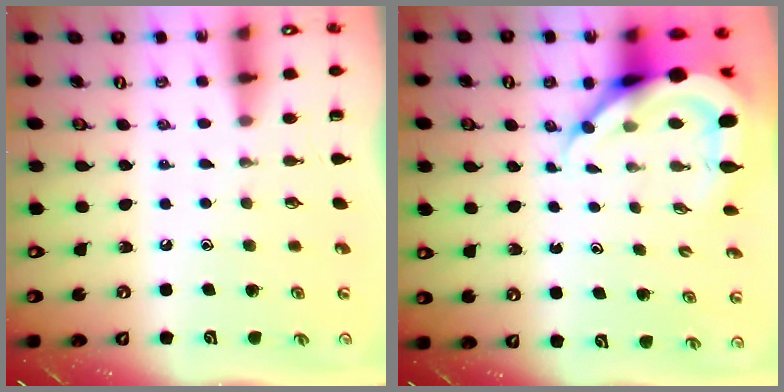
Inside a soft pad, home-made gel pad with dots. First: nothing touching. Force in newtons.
{"total": 9.9, "press": 9.9, "slide": 1.0}